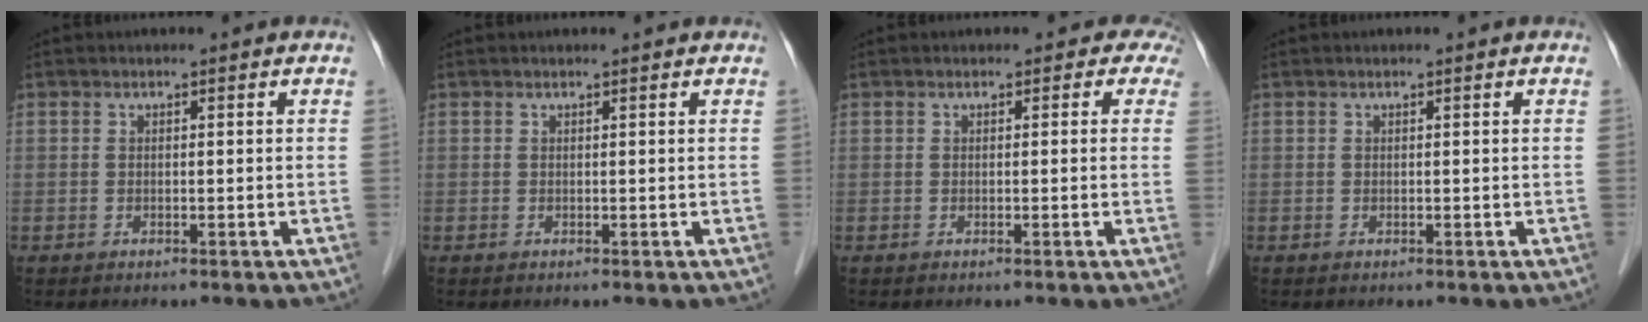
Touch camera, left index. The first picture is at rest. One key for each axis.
{"total": 0.9, "fx": 0.8, "fy": 0.2, "fz": 0.2, "tx": -0.011, "ty": 0.007, "tz": 0.008}
{"total": 1.8, "fx": 1.0, "fy": 1.4, "fz": 0.4, "tx": 0.015, "ty": -0.002, "tz": -0.009}
{"total": 0.0}